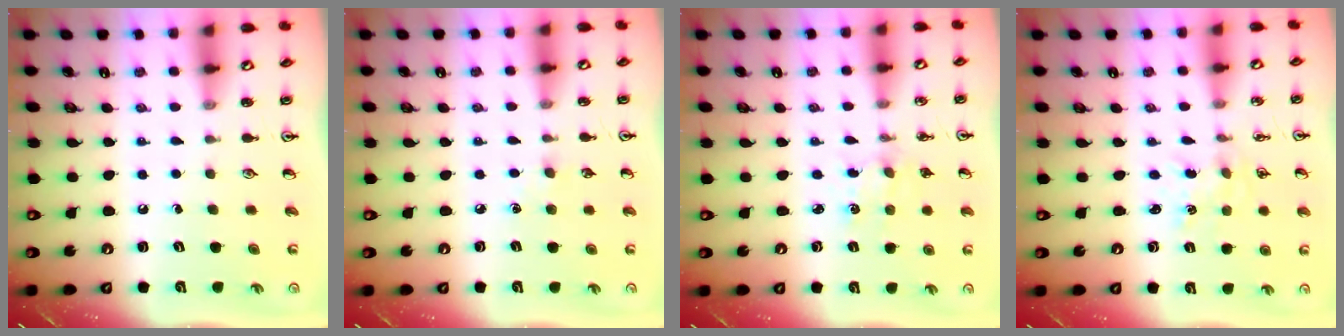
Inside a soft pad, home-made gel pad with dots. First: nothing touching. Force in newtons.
{"total": 4.1, "press": 4.1, "slide": 0.6}
{"total": 2.8, "press": 2.8, "slide": 0.4}
{"total": 0.0}